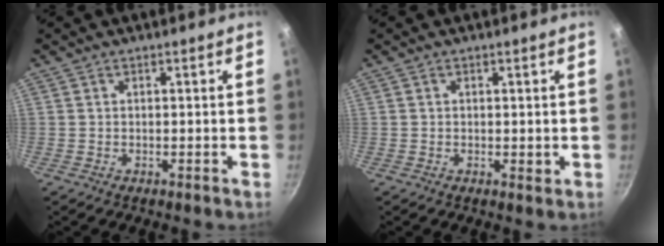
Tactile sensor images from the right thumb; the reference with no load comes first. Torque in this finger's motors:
{"motor_torque": [0.01, 0.51, -0.20, 0.08, 0.02]}